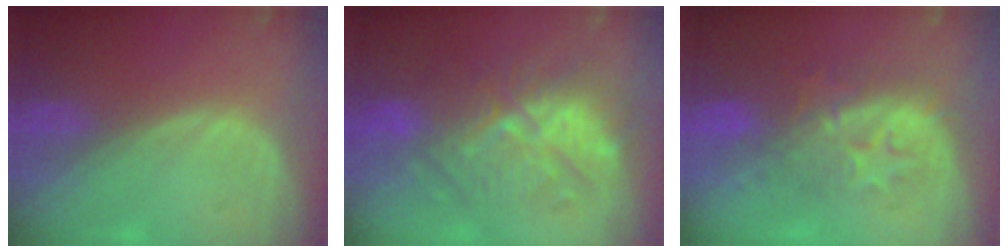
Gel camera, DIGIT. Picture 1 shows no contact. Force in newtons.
{"total": 10.1, "press": 10.0, "slide": 0.4}
{"total": 8.2, "press": 8.2, "slide": 1.0}